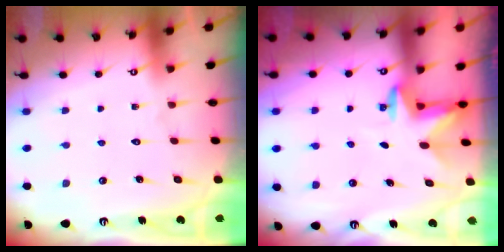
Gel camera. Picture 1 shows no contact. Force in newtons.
{"total": 3.2, "press": 3.1, "slide": 0.7}